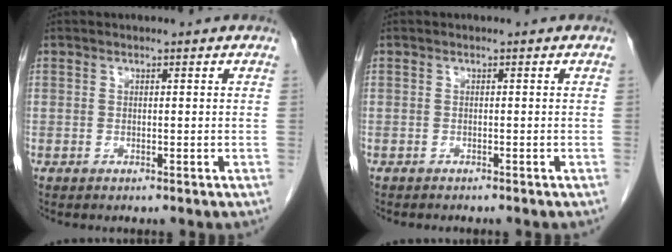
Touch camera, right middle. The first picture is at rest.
{"total": 1.5, "force": [-1.3, 0.5, 0.5], "torque": [-0.014, -0.002, -0.013]}